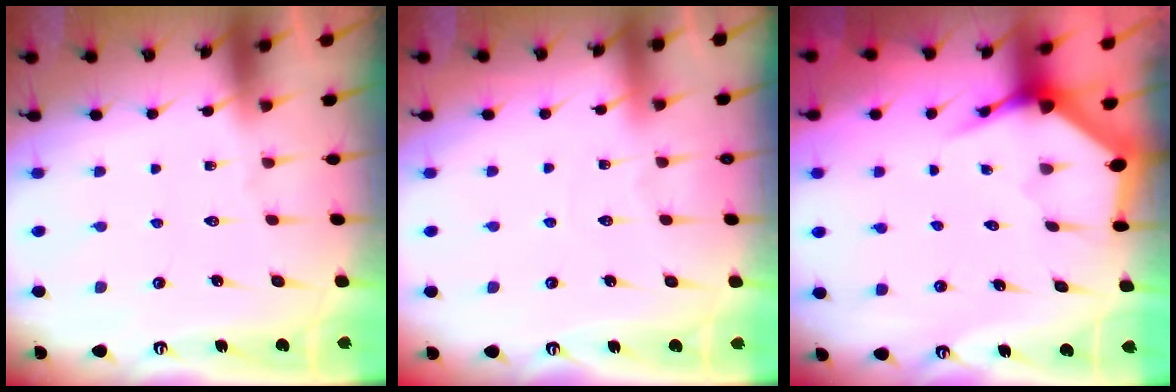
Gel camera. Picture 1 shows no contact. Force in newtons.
{"total": 2.7, "press": 2.7, "slide": 0.3}
{"total": 3.7, "press": 3.6, "slide": 0.5}